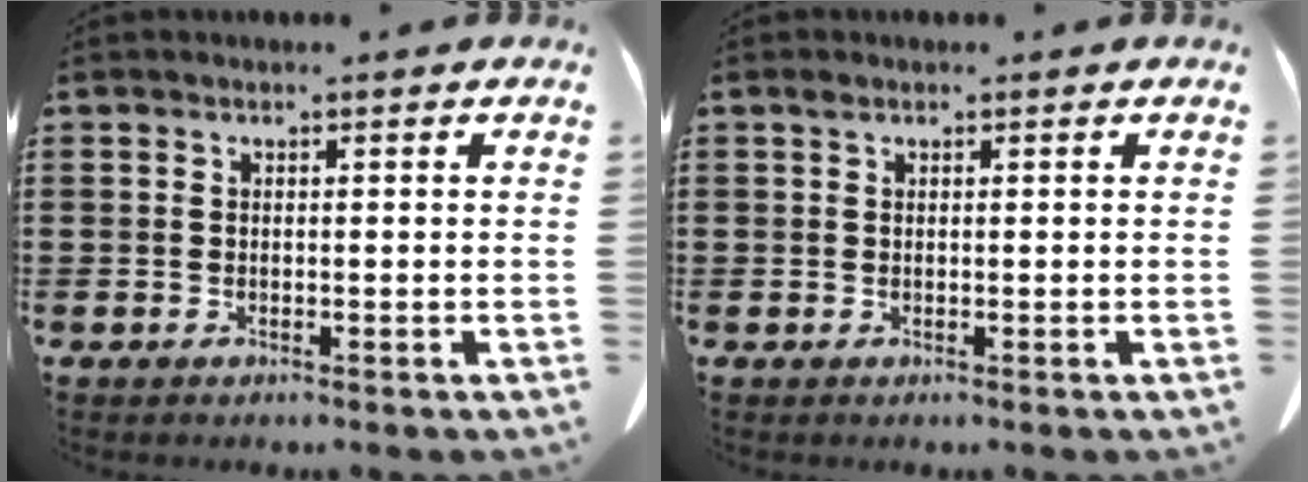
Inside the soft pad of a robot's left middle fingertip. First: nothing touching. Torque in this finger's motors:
{"motor_torque": [0.27, 0.26, -0.18, -0.01]}